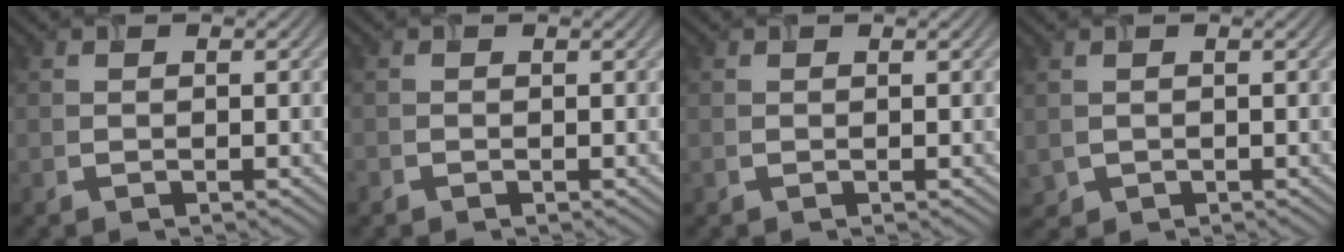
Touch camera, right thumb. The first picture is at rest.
{"total": 0.5, "force": [-0.4, 0.4, 0.0], "torque": [0.001, -0.003, -0.007]}
{"total": 0.0}
{"total": 1.3, "force": [-0.1, 1.2, 0.4], "torque": [-0.016, -0.009, 0.003]}